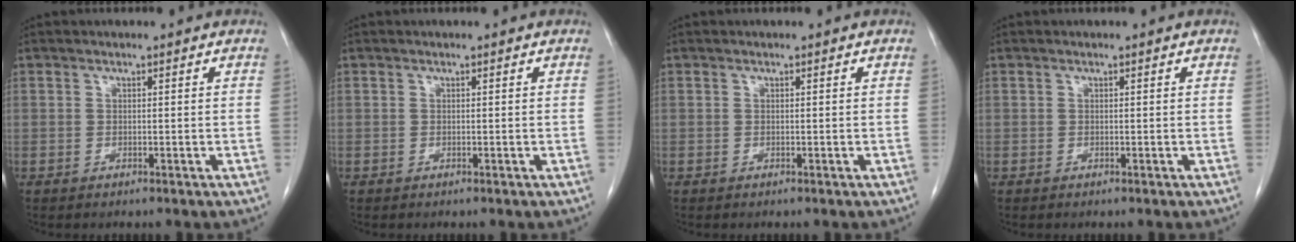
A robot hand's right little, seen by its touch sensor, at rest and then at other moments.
{"total": 0.0}
{"total": 0.0}
{"total": 0.0}